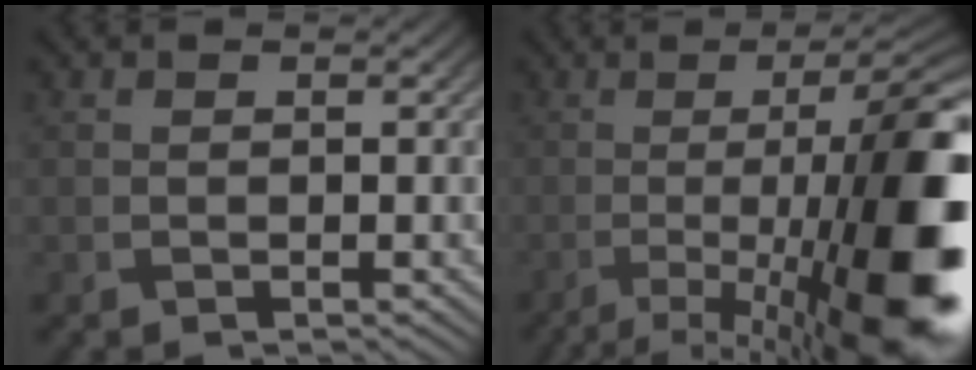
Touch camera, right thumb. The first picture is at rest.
{"total": 18.7, "force": [-5.1, 5.2, 17.2], "torque": [-0.225, -0.002, -0.069]}